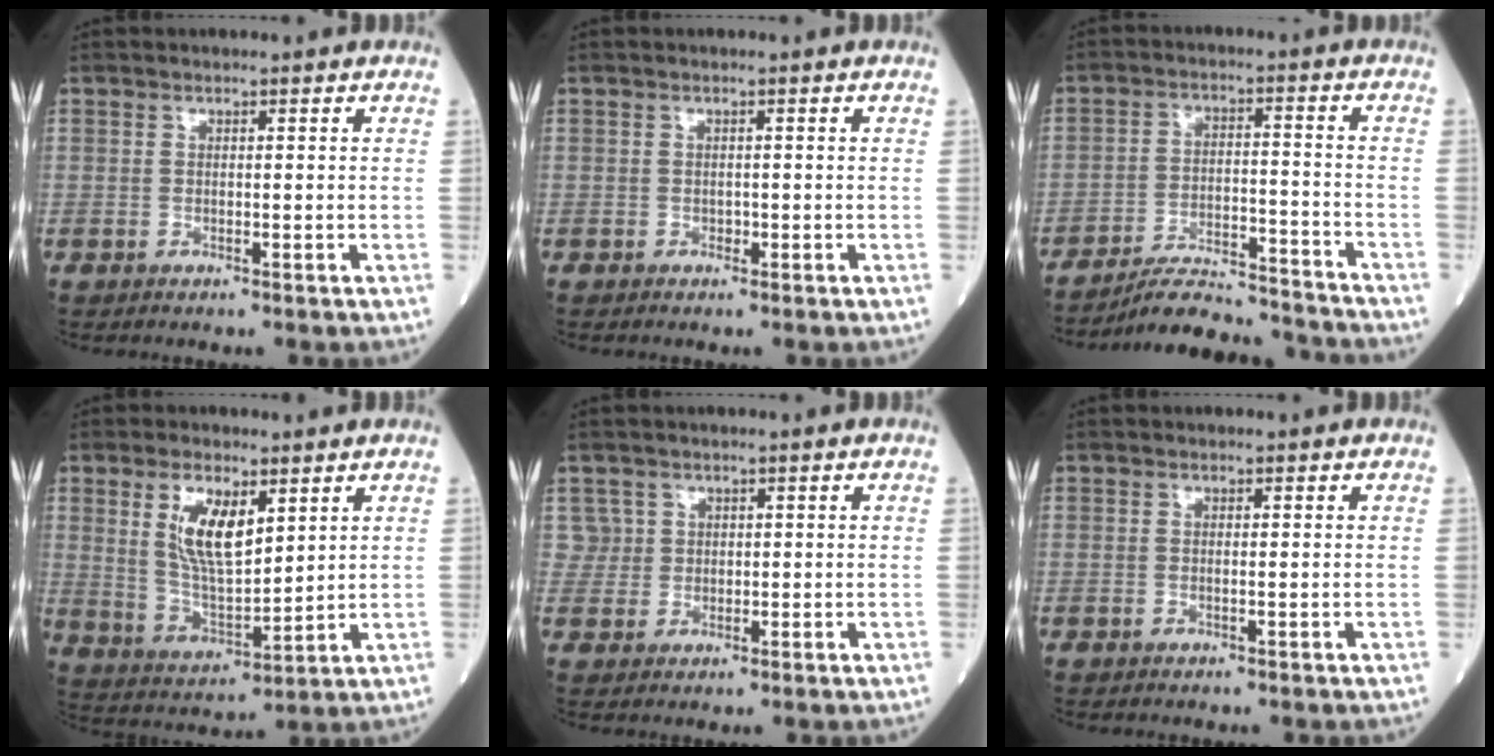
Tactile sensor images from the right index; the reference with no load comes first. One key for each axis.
{"total": 0.5, "fx": -0.2, "fy": 0.4, "fz": 0.2, "tx": -0.004, "ty": 0.003, "tz": -0.003}
{"total": 13.0, "fx": -12.7, "fy": 0.7, "fz": 2.8, "tx": -0.043, "ty": 0.010, "tz": -0.196}
{"total": 9.6, "fx": 3.8, "fy": 3.3, "fz": 8.1, "tx": -0.160, "ty": -0.001, "tz": 0.079}
{"total": 2.4, "fx": 1.0, "fy": 2.2, "fz": -0.3, "tx": 0.017, "ty": 0.005, "tz": 0.016}
{"total": 0.0}